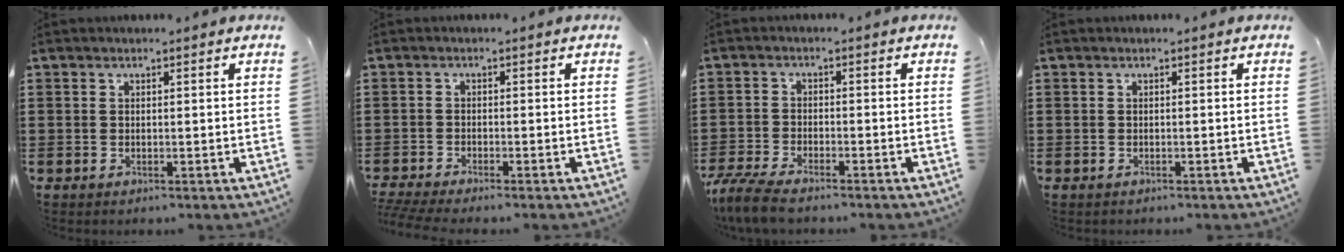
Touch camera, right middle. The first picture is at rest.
{"total": 2.2, "force": [-2.0, 0.1, 0.8], "torque": [-0.029, -0.005, -0.045]}
{"total": 4.9, "force": [-4.4, 0.8, 2.0], "torque": [-0.061, -0.008, -0.092]}
{"total": 0.0}